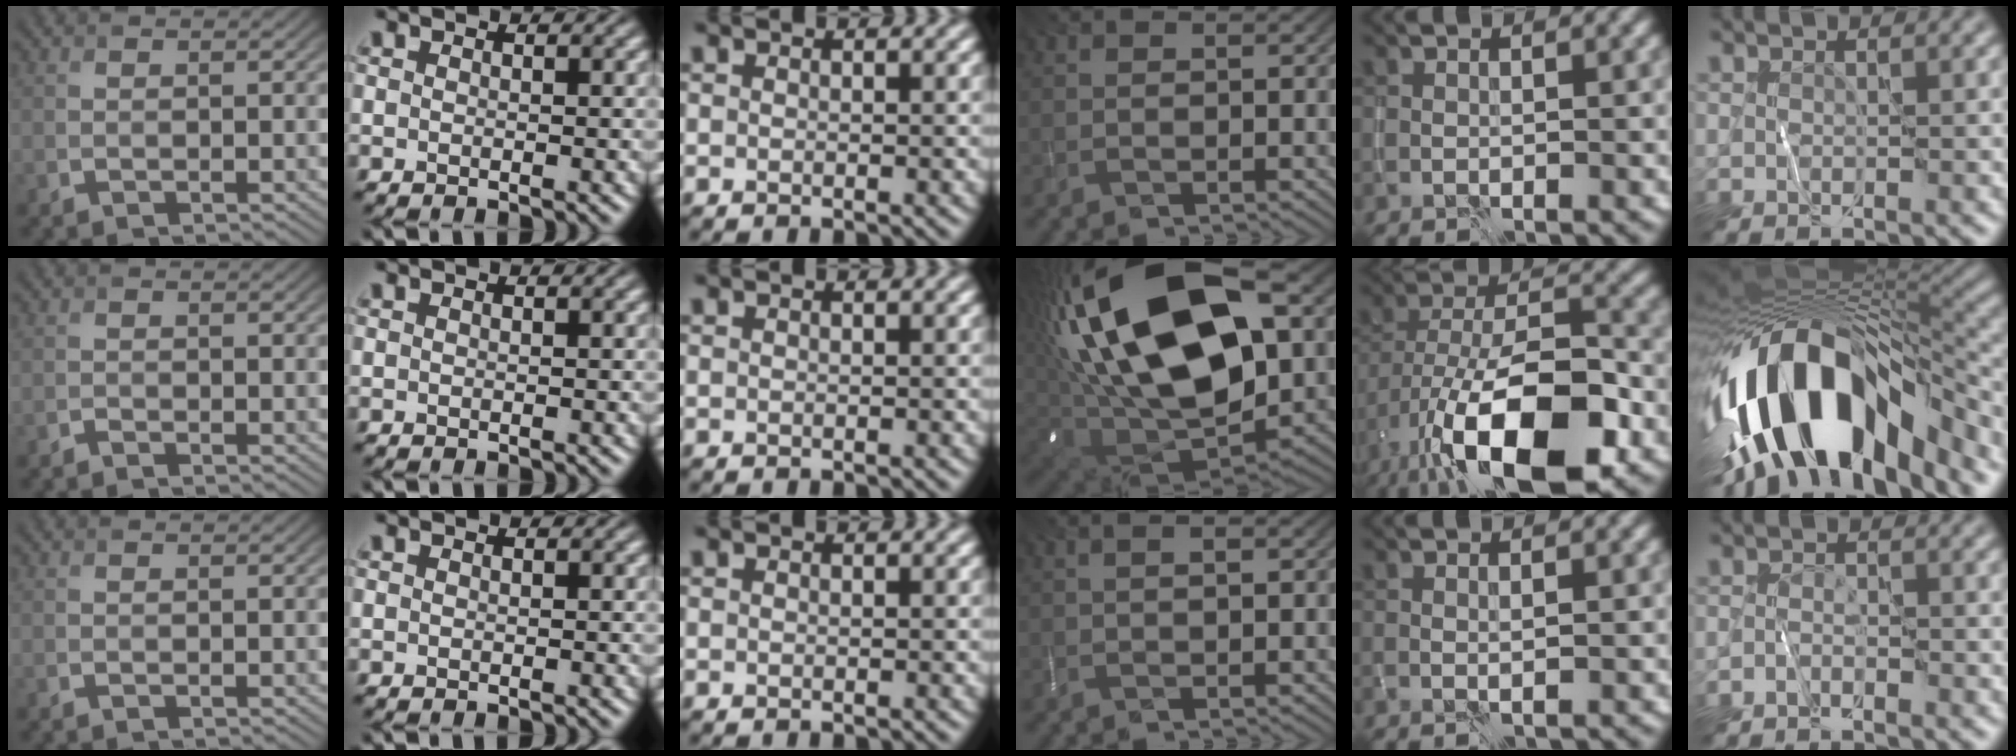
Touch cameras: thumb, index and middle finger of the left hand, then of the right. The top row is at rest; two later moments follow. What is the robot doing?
{"motion": "wipe", "object": "whiteboard"}